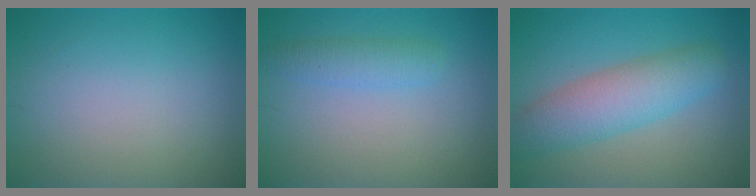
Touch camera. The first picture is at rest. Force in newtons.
{"total": 2.2, "press": 2.2, "slide": 0.1}
{"total": 5.8, "press": 5.8, "slide": 0.1}